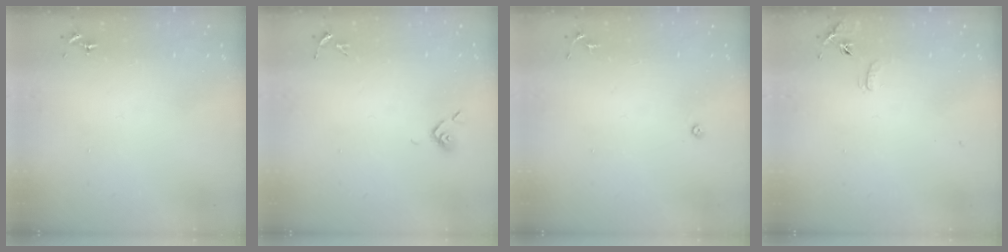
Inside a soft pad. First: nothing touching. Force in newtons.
{"total": 4.4, "press": 4.4, "slide": 0.7}
{"total": 3.4, "press": 3.3, "slide": 0.7}
{"total": 6.9, "press": 6.9, "slide": 0.6}